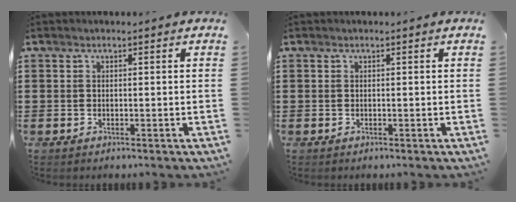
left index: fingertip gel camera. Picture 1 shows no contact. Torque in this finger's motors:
{"motor_torque": [0.00, 0.00, 0.00, -0.01]}